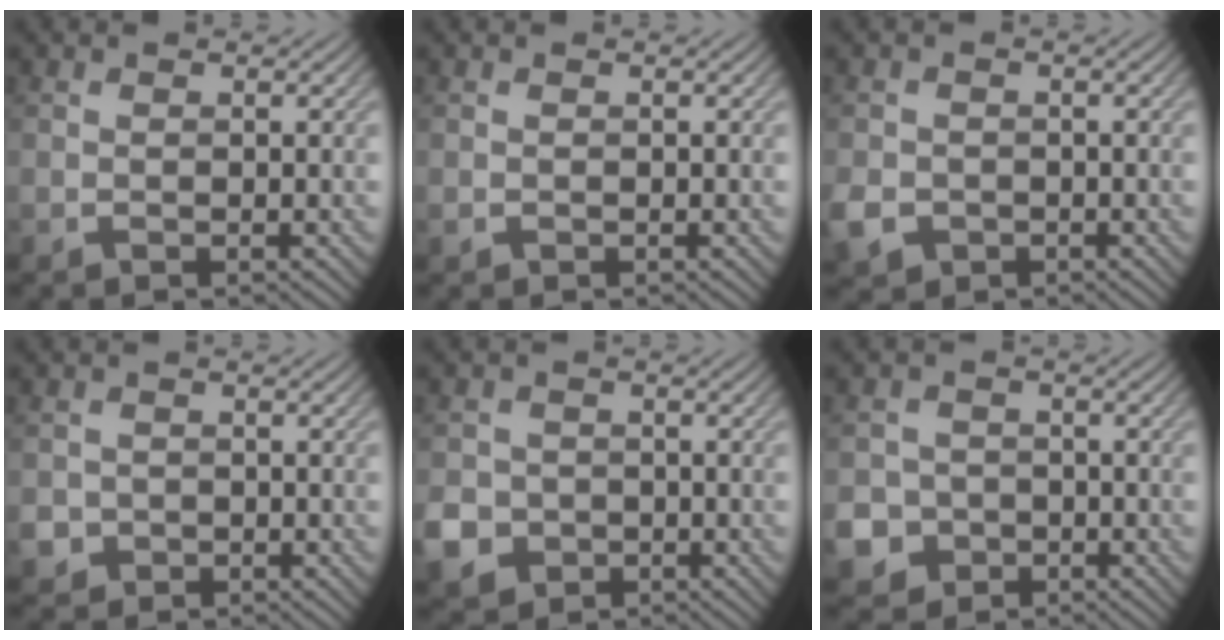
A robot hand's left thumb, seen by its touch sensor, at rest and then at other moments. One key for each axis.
{"total": 0.7, "fx": -0.3, "fy": 0.6, "fz": 0.2, "tx": -0.006, "ty": -0.006, "tz": -0.007}
{"total": 4.0, "fx": -1.8, "fy": 3.2, "fz": 1.6, "tx": -0.045, "ty": -0.012, "tz": -0.040}
{"total": 2.8, "fx": -1.2, "fy": 2.5, "fz": 0.6, "tx": -0.017, "ty": -0.012, "tz": -0.024}
{"total": 5.5, "fx": -2.1, "fy": 4.7, "fz": 1.9, "tx": -0.053, "ty": -0.016, "tz": -0.051}
{"total": 6.7, "fx": -3.2, "fy": 5.7, "fz": 1.5, "tx": -0.041, "ty": -0.022, "tz": -0.075}